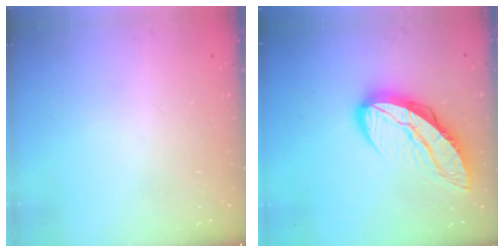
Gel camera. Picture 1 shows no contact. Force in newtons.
{"total": 12.9, "press": 12.8, "slide": 1.3}